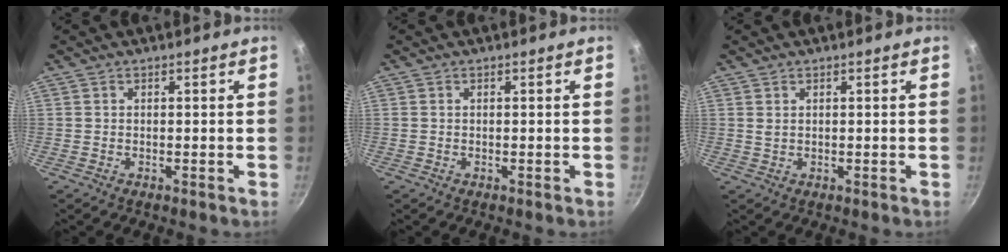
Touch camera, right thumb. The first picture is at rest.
{"total": 0.0}
{"total": 0.8, "force": [0.6, 0.4, 0.4], "torque": [-0.008, -0.005, 0.012]}